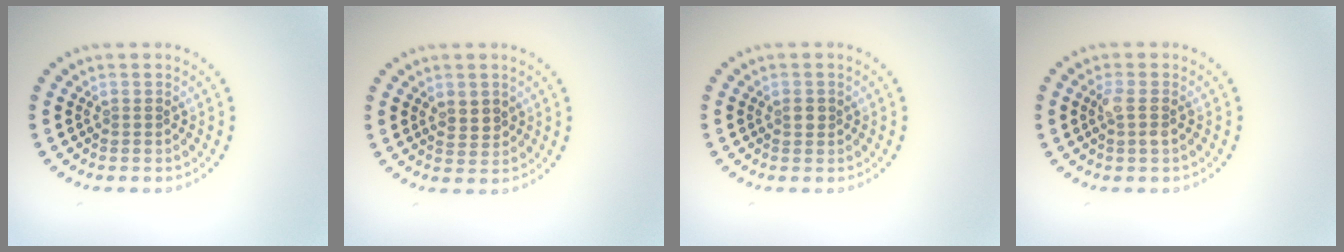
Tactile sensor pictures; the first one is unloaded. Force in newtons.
{"total": 1.3, "press": 1.3, "slide": 0.5}
{"total": 1.0, "press": 1.0, "slide": 0.2}
{"total": 1.7, "press": 1.6, "slide": 0.5}